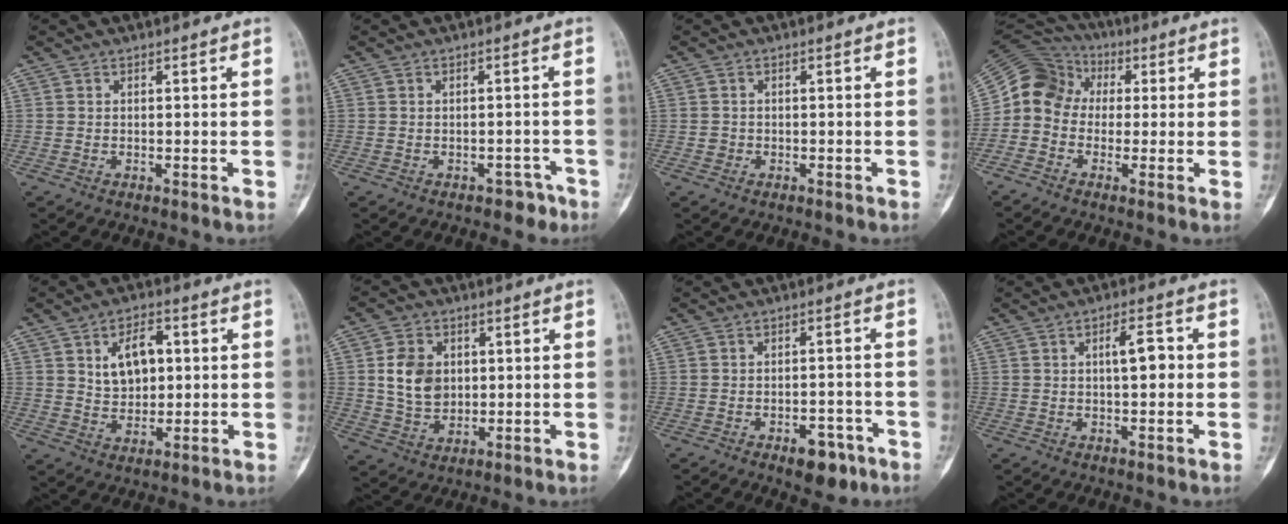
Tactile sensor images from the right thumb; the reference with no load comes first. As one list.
[{"total": 2.7, "force": [-1.9, 1.7, 0.8], "torque": [0.002, 0.021, -0.019]}, {"total": 0.9, "force": [-0.2, 0.9, 0.0], "torque": [0.007, 0.006, -0.007]}, {"total": 10.9, "force": [0.2, 9.7, 4.8], "torque": [-0.070, 0.044, -0.011]}, {"total": 8.7, "force": [2.2, 5.5, 6.3], "torque": [-0.073, -0.004, 0.039]}, {"total": 9.8, "force": [1.7, 7.5, 6.1], "torque": [-0.085, -0.010, 0.036]}, {"total": 9.2, "force": [-5.2, 4.1, 6.3], "torque": [-0.072, 0.028, -0.071]}, {"total": 5.2, "force": [0.4, 2.1, 4.8], "torque": [-0.066, 0.006, 0.001]}]